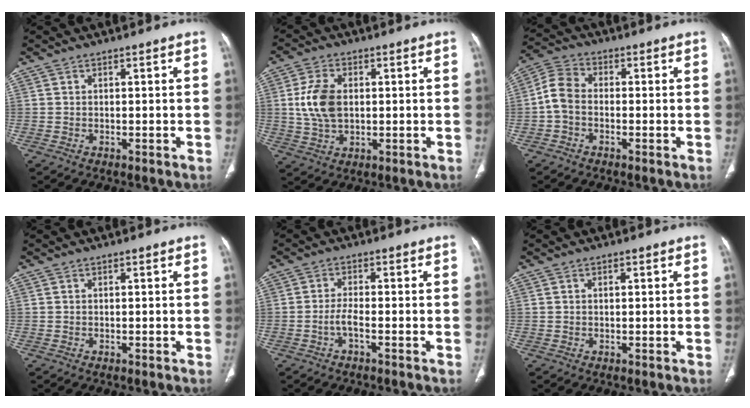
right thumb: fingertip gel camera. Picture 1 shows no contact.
{"total": 8.6, "force": [0.8, 5.4, 6.6], "torque": [-0.133, 0.001, 0.021]}
{"total": 5.8, "force": [-1.0, 4.2, 3.9], "torque": [-0.075, 0.021, -0.034]}
{"total": 0.0}
{"total": 2.5, "force": [-1.2, 0.4, 2.2], "torque": [-0.047, 0.008, -0.026]}
{"total": 0.7, "force": [0.3, 0.3, 0.6], "torque": [-0.008, 0.000, 0.005]}